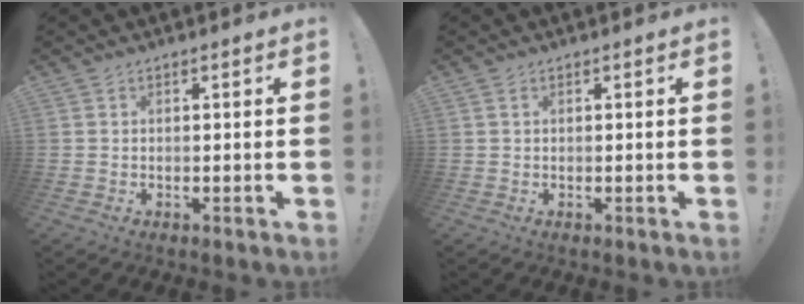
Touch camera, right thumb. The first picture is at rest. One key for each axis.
{"total": 0.8, "fx": 0.4, "fy": 0.3, "fz": 0.5, "tx": -0.008, "ty": 0.000, "tz": 0.007}